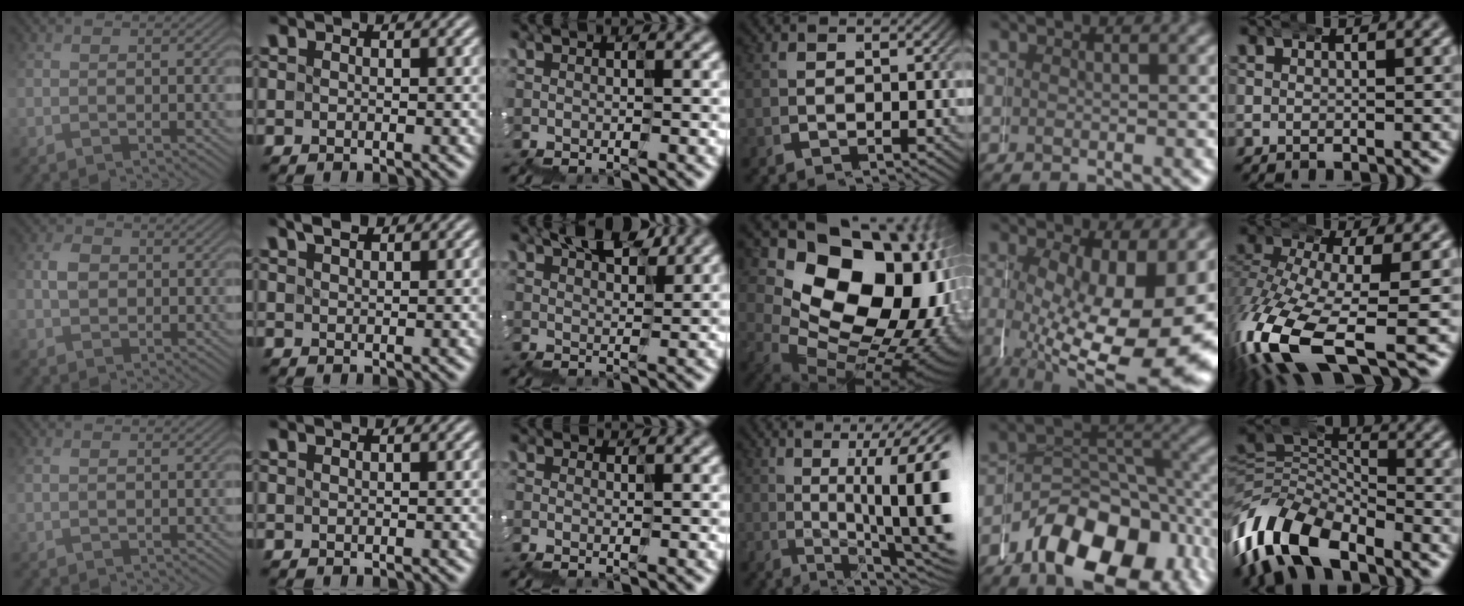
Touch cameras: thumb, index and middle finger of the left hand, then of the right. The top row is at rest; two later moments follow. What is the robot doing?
{"motion": "wrap", "object": "duck tape"}